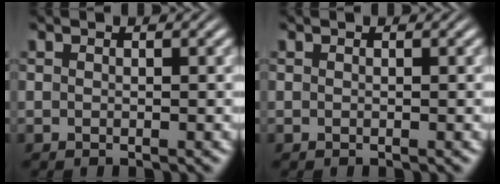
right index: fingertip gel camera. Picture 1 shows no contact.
{"total": 0.0}